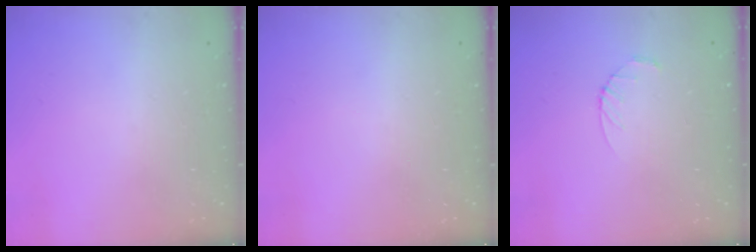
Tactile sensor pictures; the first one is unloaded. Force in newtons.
{"total": 0.0}
{"total": 3.4, "press": 3.3, "slide": 0.4}